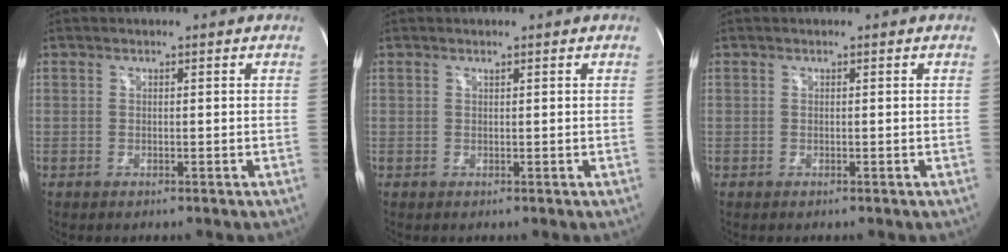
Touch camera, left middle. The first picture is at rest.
{"total": 0.0}
{"total": 0.0}